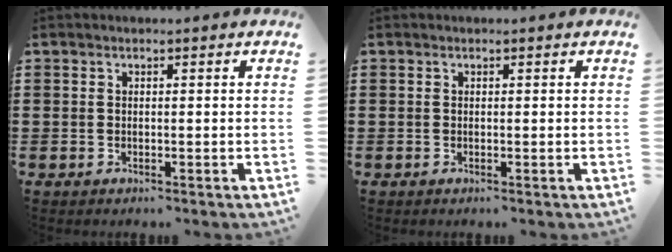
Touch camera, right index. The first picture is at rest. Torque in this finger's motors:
{"motor_torque": [-0.18, 0.22, -0.01, 0.00]}